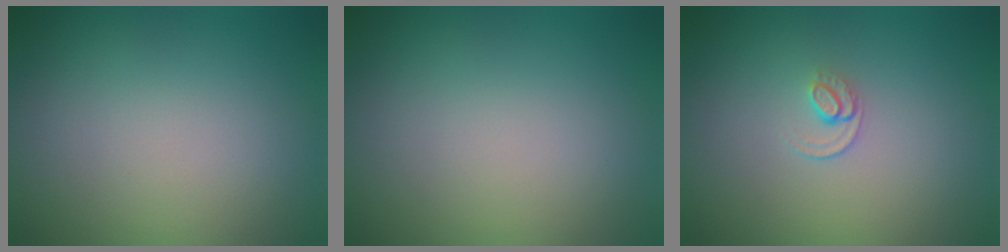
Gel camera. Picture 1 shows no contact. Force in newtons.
{"total": 0.0}
{"total": 1.0, "press": 0.6, "slide": 0.8}